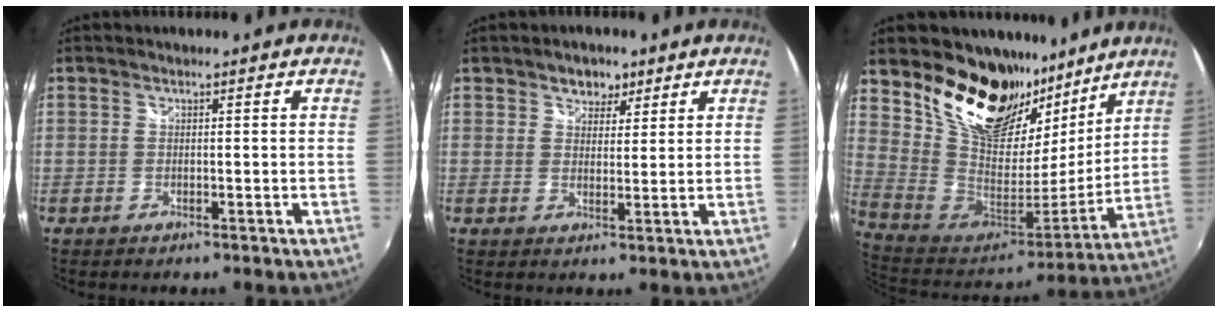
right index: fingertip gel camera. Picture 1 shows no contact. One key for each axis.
{"total": 3.8, "fx": 2.3, "fy": 2.8, "fz": 1.2, "tx": -0.008, "ty": 0.005, "tz": 0.035}
{"total": 24.4, "fx": 16.4, "fy": 13.2, "fz": 12.2, "tx": -0.246, "ty": 0.008, "tz": 0.307}